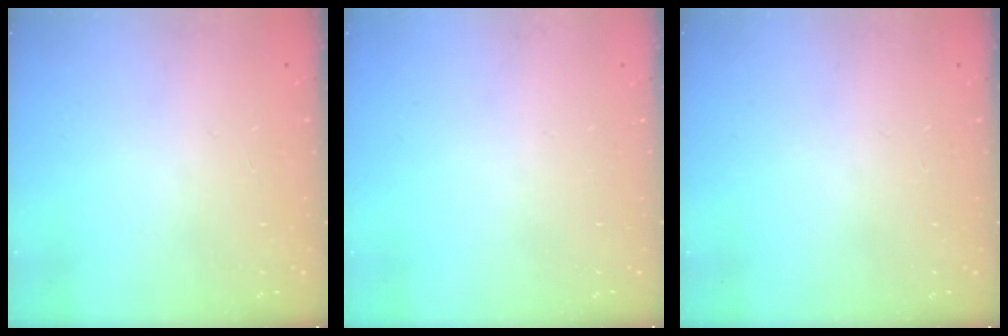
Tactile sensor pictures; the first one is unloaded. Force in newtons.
{"total": 0.0}
{"total": 0.0}